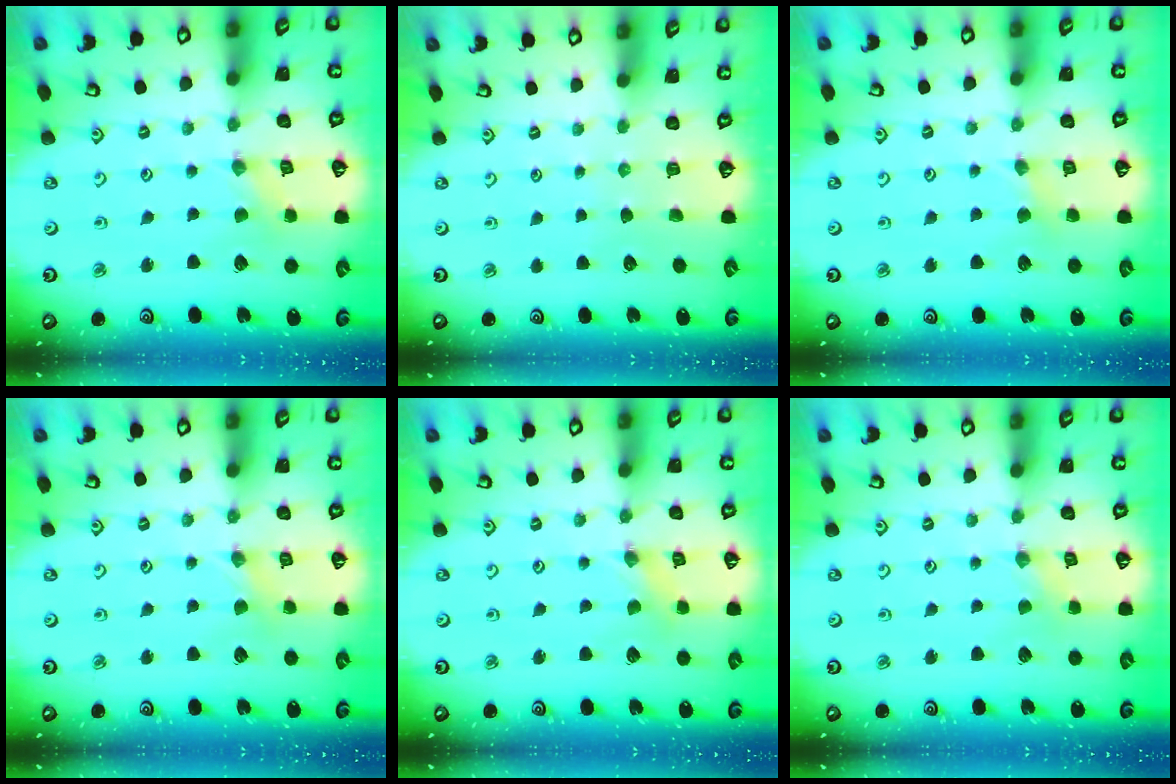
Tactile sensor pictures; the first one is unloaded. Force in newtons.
{"total": 0.0}
{"total": 3.0, "press": 2.9, "slide": 0.5}
{"total": 2.1, "press": 2.0, "slide": 0.4}
{"total": 0.0}
{"total": 0.7, "press": 0.7, "slide": 0.2}